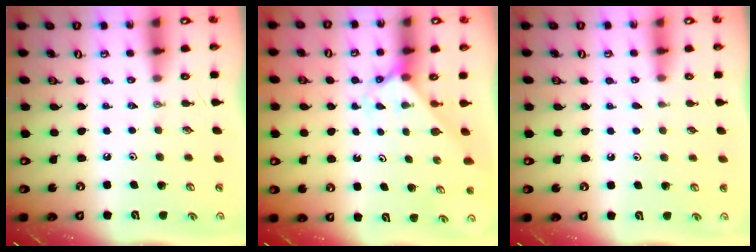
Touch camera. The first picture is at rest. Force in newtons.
{"total": 2.3, "press": 2.3, "slide": 0.2}
{"total": 1.6, "press": 1.6, "slide": 0.3}